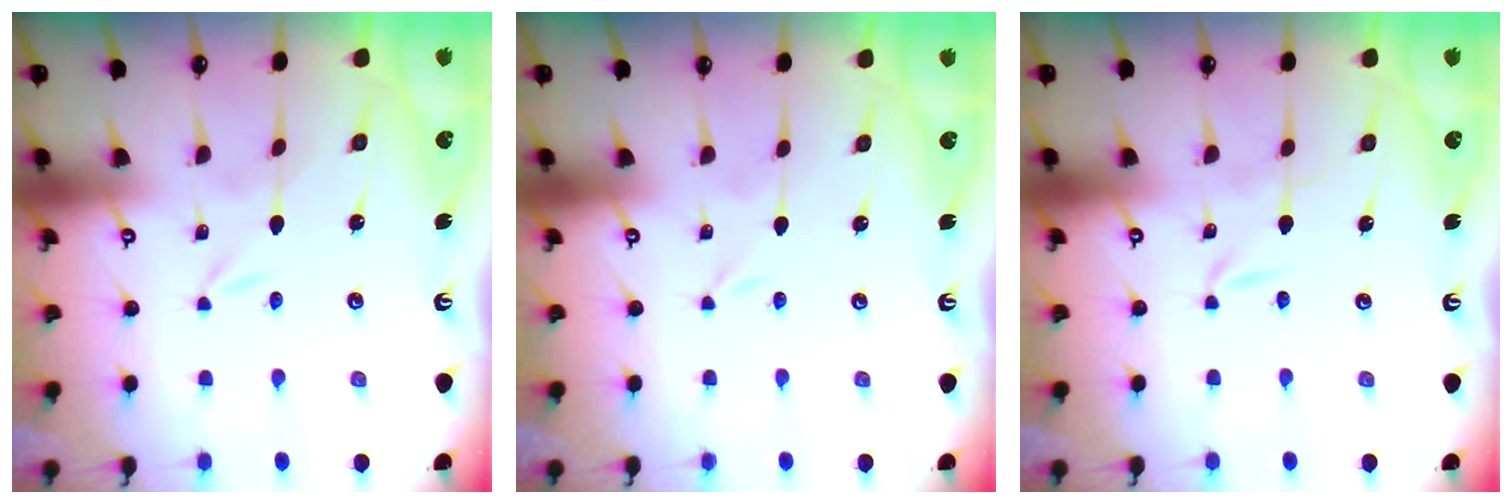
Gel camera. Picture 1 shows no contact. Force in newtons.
{"total": 0.0}
{"total": 1.3, "press": 1.3, "slide": 0.1}